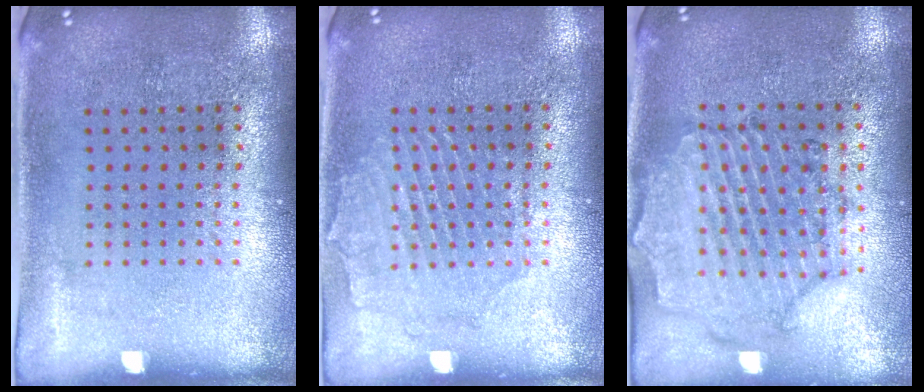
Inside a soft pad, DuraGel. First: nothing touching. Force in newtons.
{"total": 1.5, "press": 1.5, "slide": 0.1}
{"total": 1.0, "press": 1.0, "slide": 0.3}